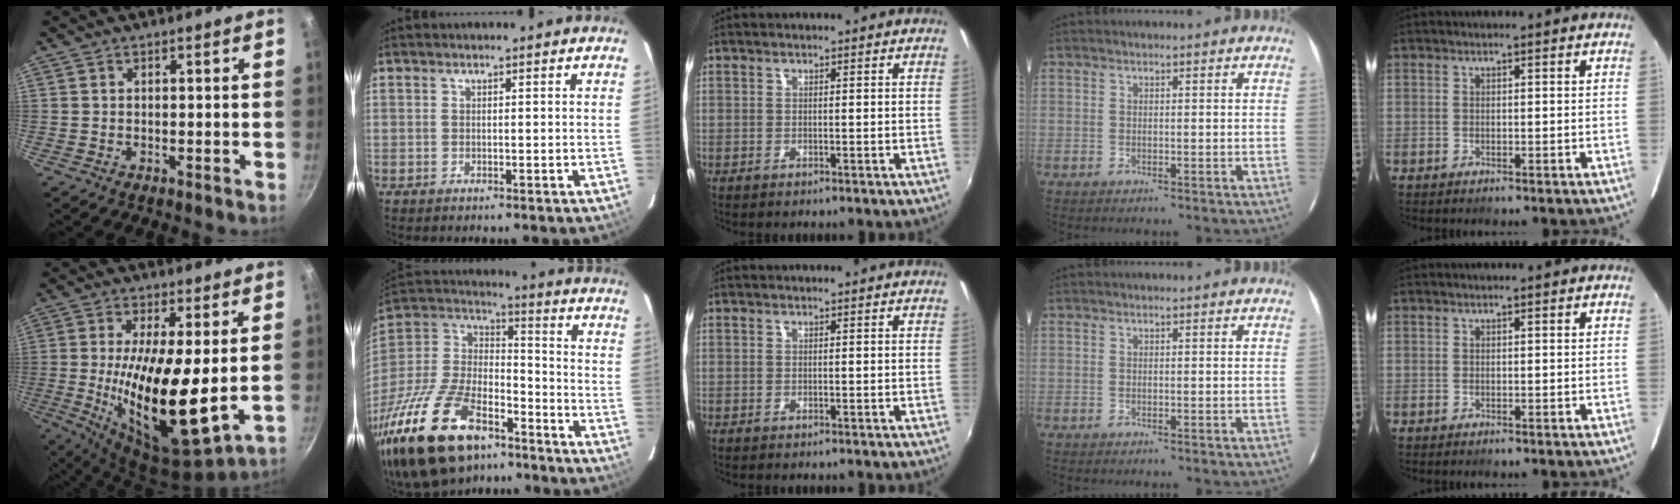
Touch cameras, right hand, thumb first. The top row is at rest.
{"thumb": {"total": 18.4, "force": [-0.1, 5.6, 17.5], "torque": [-0.309, -0.027, 0.001]}, "index": {"total": 32.7, "force": [-20.9, 15.9, 19.5], "torque": [-0.419, -0.020, -0.339]}}